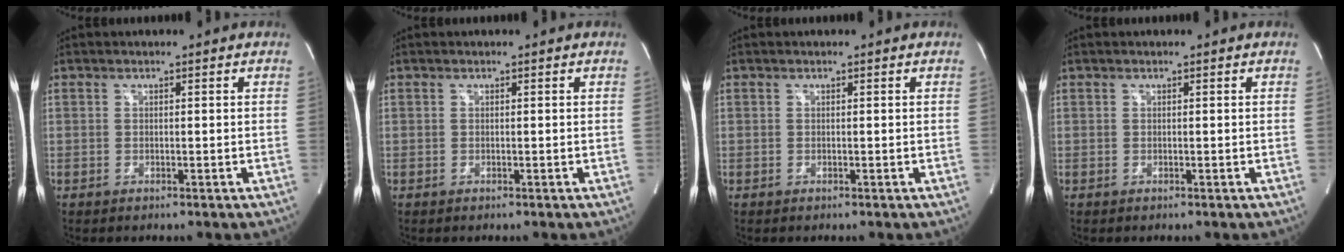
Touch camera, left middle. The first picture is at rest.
{"total": 0.0}
{"total": 0.0}
{"total": 0.0}